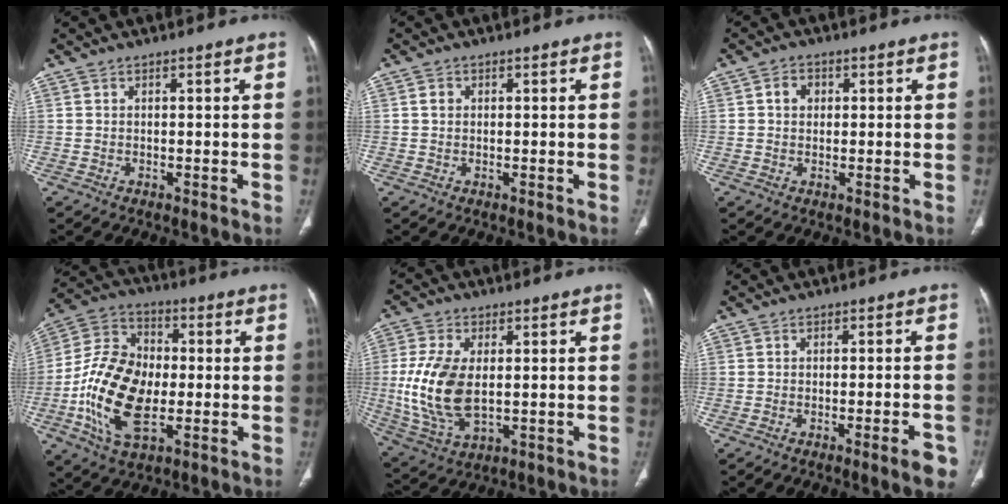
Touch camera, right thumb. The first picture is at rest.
{"total": 1.3, "force": [0.2, 1.1, 0.6], "torque": [-0.006, 0.003, 0.002]}
{"total": 3.0, "force": [0.6, 2.6, 1.5], "torque": [-0.011, 0.007, 0.007]}
{"total": 17.7, "force": [-2.8, 10.6, 13.9], "torque": [-0.260, 0.015, -0.051]}
{"total": 13.8, "force": [0.2, 7.7, 11.4], "torque": [-0.240, -0.008, 0.014]}
{"total": 4.9, "force": [-2.7, 0.7, 4.0], "torque": [-0.042, 0.006, -0.035]}